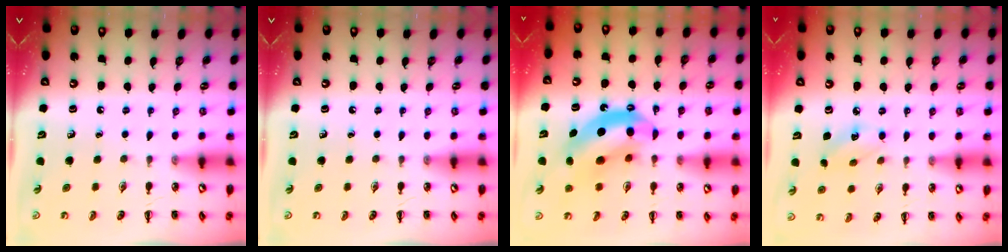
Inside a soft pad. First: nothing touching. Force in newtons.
{"total": 0.0}
{"total": 12.5, "press": 12.0, "slide": 3.5}
{"total": 5.7, "press": 5.5, "slide": 1.4}